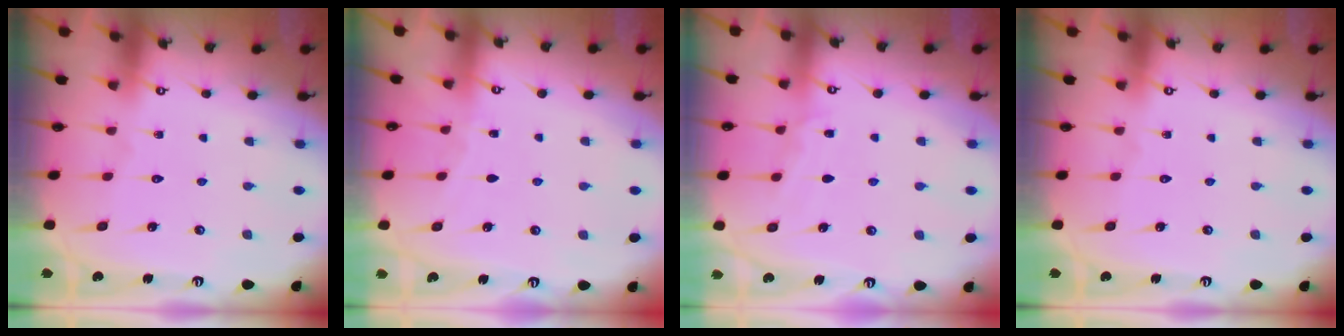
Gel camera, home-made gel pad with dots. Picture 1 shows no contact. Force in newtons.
{"total": 2.7, "press": 2.6, "slide": 0.3}
{"total": 4.9, "press": 4.9, "slide": 0.6}
{"total": 0.0}